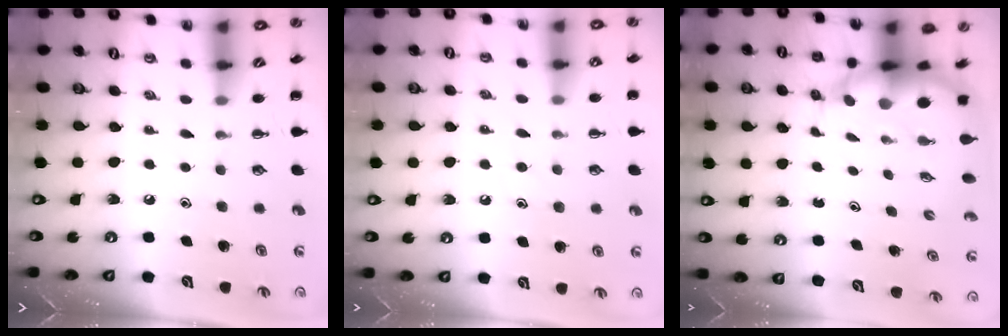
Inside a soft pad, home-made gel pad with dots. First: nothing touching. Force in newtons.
{"total": 6.0, "press": 5.9, "slide": 1.2}
{"total": 7.3, "press": 7.0, "slide": 1.9}